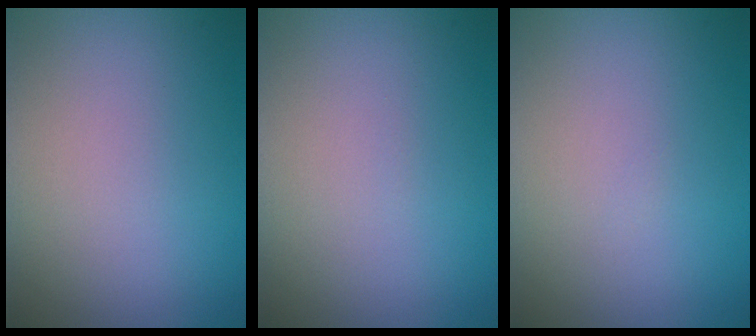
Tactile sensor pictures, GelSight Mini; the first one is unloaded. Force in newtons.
{"total": 0.0}
{"total": 0.0}